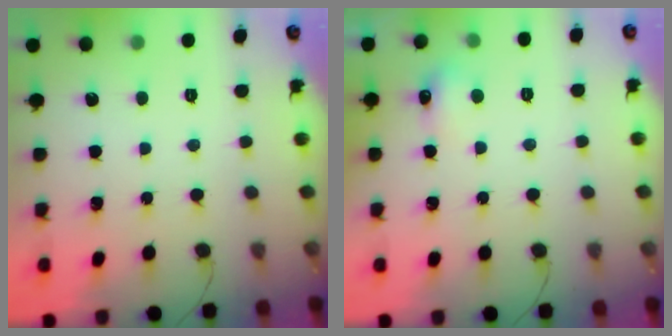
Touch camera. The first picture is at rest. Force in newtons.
{"total": 5.4, "press": 5.2, "slide": 1.5}